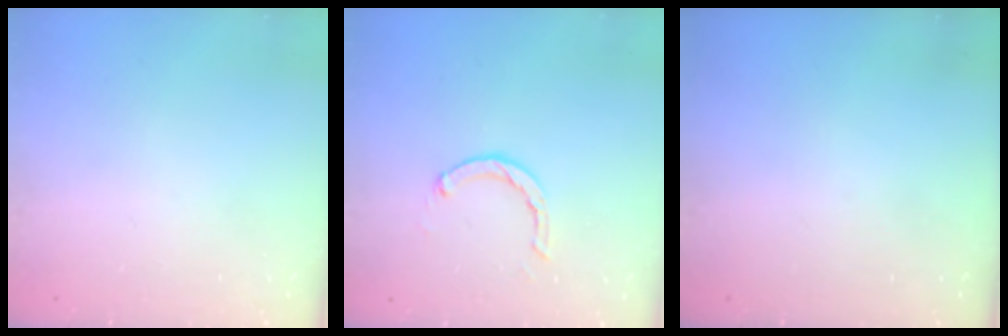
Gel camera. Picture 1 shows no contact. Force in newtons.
{"total": 2.1, "press": 2.1, "slide": 0.3}
{"total": 0.0}